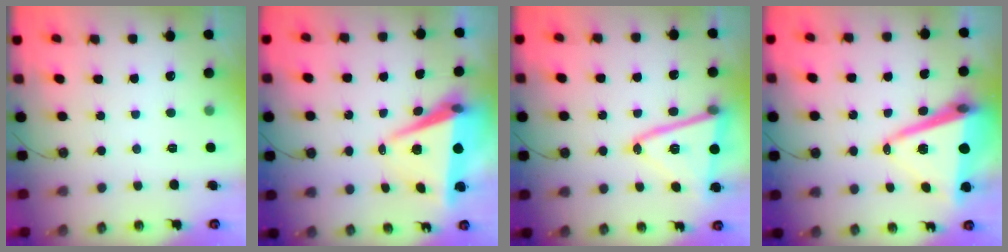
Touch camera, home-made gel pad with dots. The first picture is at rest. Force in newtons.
{"total": 8.3, "press": 7.2, "slide": 4.1}
{"total": 15.9, "press": 15.6, "slide": 2.9}
{"total": 14.7, "press": 14.2, "slide": 3.9}